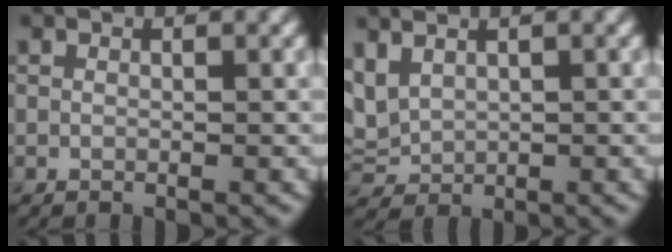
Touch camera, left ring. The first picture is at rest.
{"total": 2.7, "force": [1.4, 1.7, 1.5], "torque": [-0.042, 0.007, 0.035]}